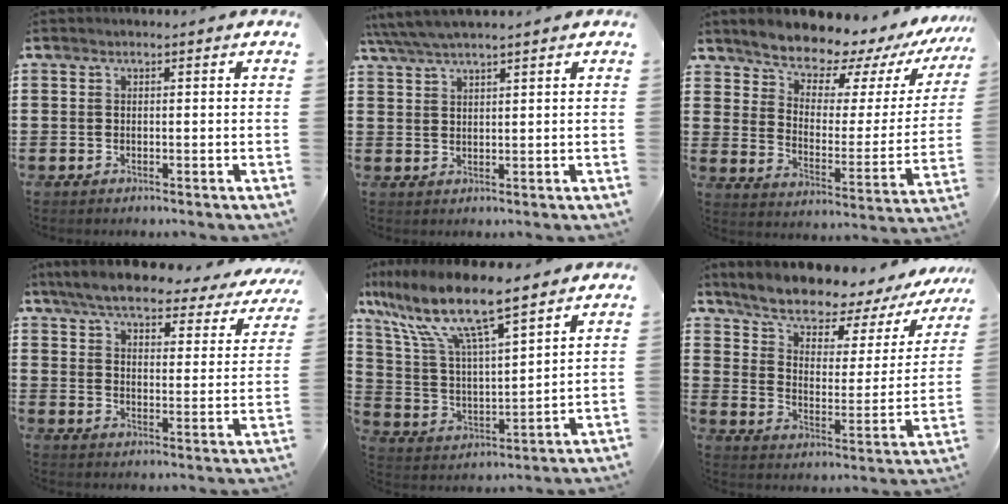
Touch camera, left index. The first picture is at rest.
{"total": 3.4, "force": [3.1, 0.0, 1.5], "torque": [-0.038, -0.002, 0.057]}
{"total": 8.5, "force": [8.1, 2.0, 1.6], "torque": [-0.063, -0.072, 0.140]}
{"total": 6.6, "force": [6.0, 1.0, 2.6], "torque": [-0.080, -0.032, 0.102]}
{"total": 11.1, "force": [8.7, 1.6, 6.8], "torque": [-0.172, -0.047, 0.144]}
{"total": 6.5, "force": [5.9, 1.5, 2.2], "torque": [-0.069, -0.052, 0.095]}